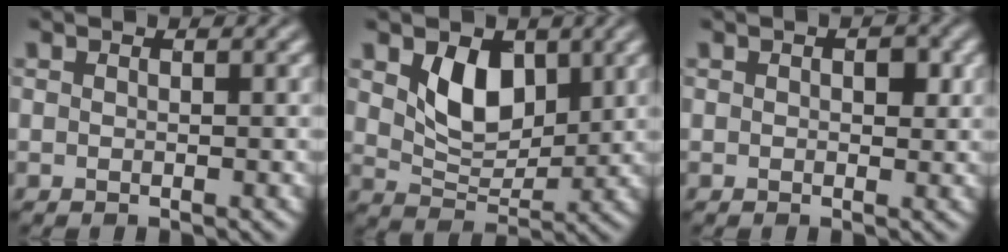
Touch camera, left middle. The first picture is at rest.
{"total": 4.8, "force": [1.6, 3.1, 3.3], "torque": [-0.073, -0.011, 0.028]}
{"total": 1.6, "force": [0.4, 0.8, 1.3], "torque": [-0.021, -0.001, 0.008]}